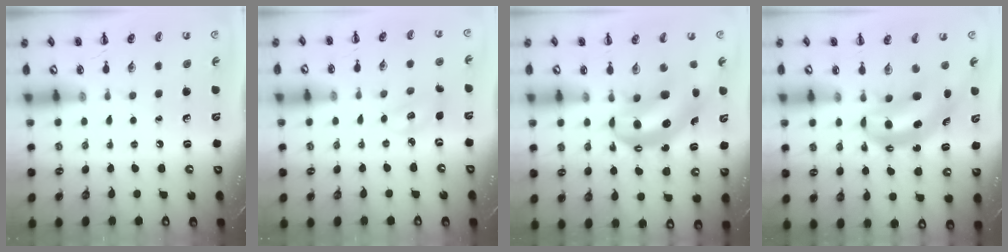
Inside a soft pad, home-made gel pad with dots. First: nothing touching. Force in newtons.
{"total": 3.5, "press": 3.4, "slide": 0.9}
{"total": 9.0, "press": 8.8, "slide": 1.9}
{"total": 6.2, "press": 6.1, "slide": 1.2}